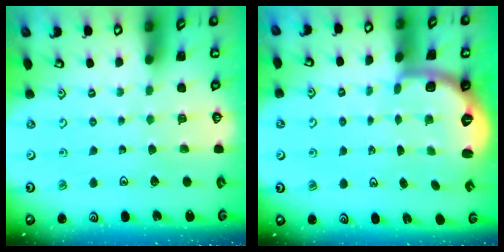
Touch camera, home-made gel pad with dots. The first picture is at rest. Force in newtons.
{"total": 2.6, "press": 1.6, "slide": 2.1}